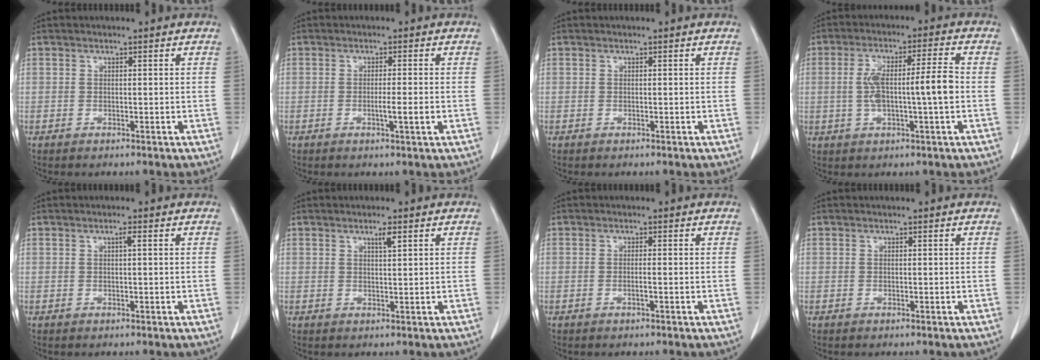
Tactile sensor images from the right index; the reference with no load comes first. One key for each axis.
{"total": 2.8, "fx": -0.7, "fy": -0.2, "fz": 2.7, "tx": -0.046, "ty": -0.005, "tz": -0.012}
{"total": 0.0}
{"total": 8.7, "fx": -0.6, "fy": 0.9, "fz": 8.6, "tx": -0.161, "ty": 0.019, "tz": -0.011}
{"total": 0.7, "fx": 0.2, "fy": 0.0, "fz": 0.7, "tx": -0.013, "ty": 0.002, "tz": 0.004}
{"total": 1.6, "fx": 0.9, "fy": 0.0, "fz": 1.3, "tx": -0.024, "ty": -0.002, "tz": 0.016}
{"total": 0.9, "fx": -0.3, "fy": -0.1, "fz": 0.8, "tx": -0.015, "ty": 0.000, "tz": -0.006}
{"total": 0.0}